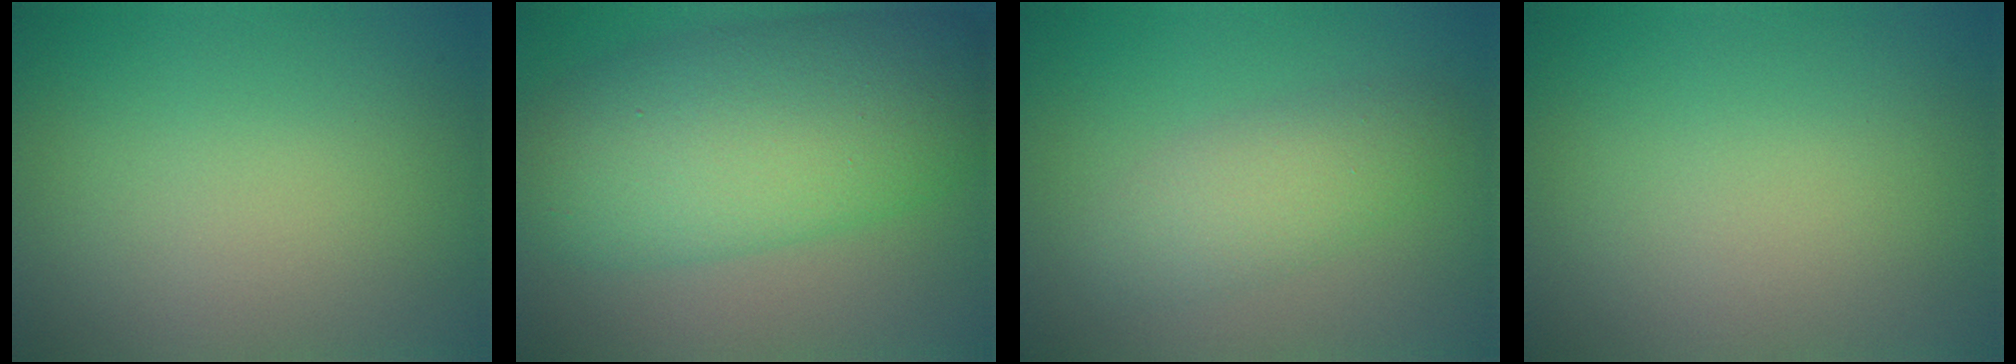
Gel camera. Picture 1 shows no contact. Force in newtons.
{"total": 10.4, "press": 10.4, "slide": 0.4}
{"total": 3.2, "press": 3.2, "slide": 0.1}
{"total": 0.0}